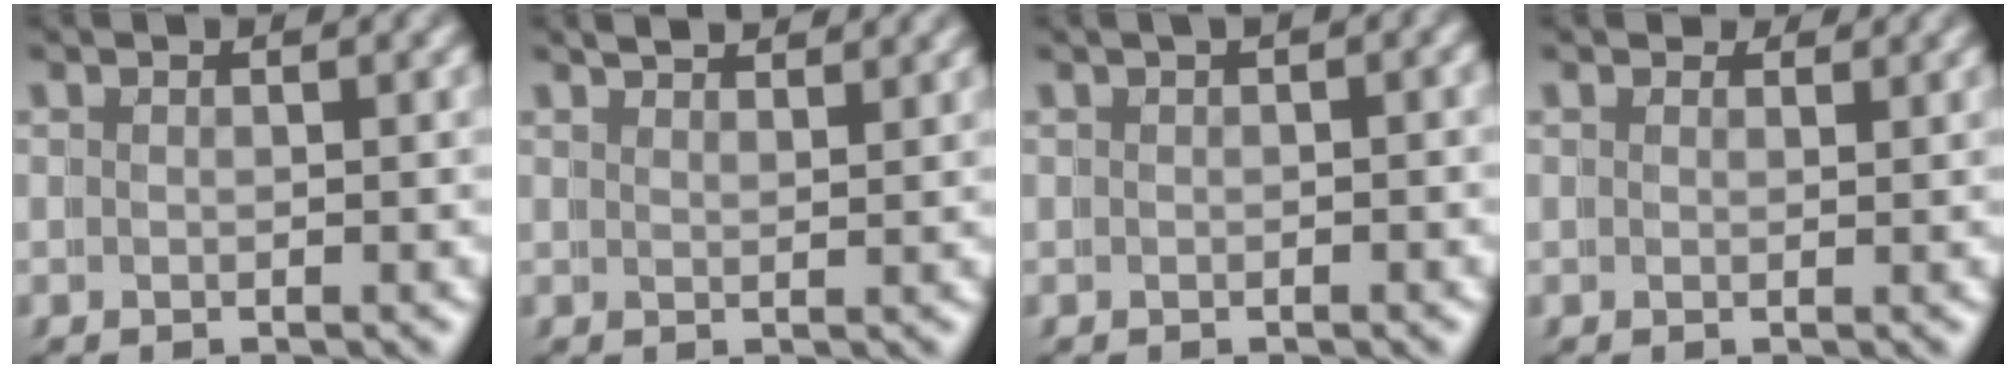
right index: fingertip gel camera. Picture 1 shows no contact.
{"total": 3.0, "force": [2.9, -0.6, 0.4], "torque": [0.003, 0.004, 0.046]}
{"total": 0.7, "force": [-0.1, 0.4, 0.5], "torque": [0.000, 0.011, -0.008]}
{"total": 1.6, "force": [1.6, -0.1, 0.1], "torque": [-0.001, -0.002, 0.023]}